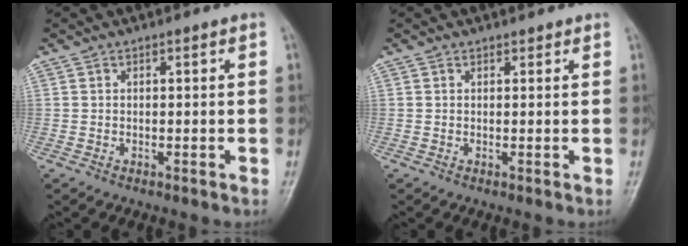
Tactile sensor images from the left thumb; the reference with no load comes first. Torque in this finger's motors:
{"motor_torque": [0.15, 0.00, -0.32, 0.08, 0.00]}